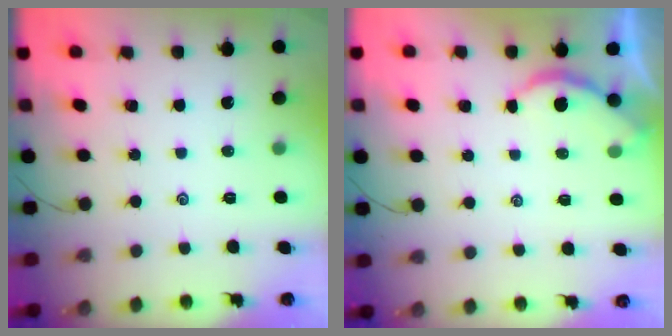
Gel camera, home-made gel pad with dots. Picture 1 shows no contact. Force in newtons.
{"total": 1.9, "press": 1.9, "slide": 0.4}